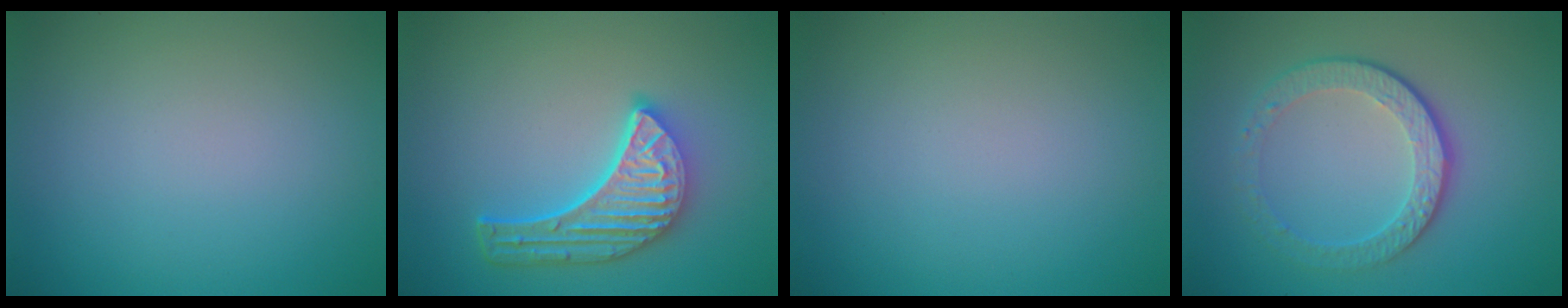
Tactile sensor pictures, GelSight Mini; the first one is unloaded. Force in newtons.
{"total": 5.7, "press": 4.3, "slide": 3.7}
{"total": 0.0}
{"total": 4.5, "press": 3.2, "slide": 3.1}